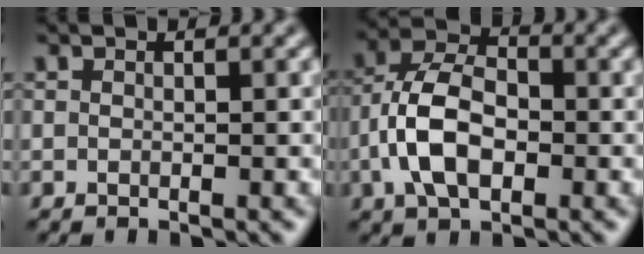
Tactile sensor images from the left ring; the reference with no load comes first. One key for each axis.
{"total": 6.2, "fx": -1.4, "fy": 3.6, "fz": 4.8, "tx": -0.099, "ty": 0.007, "tz": -0.033}